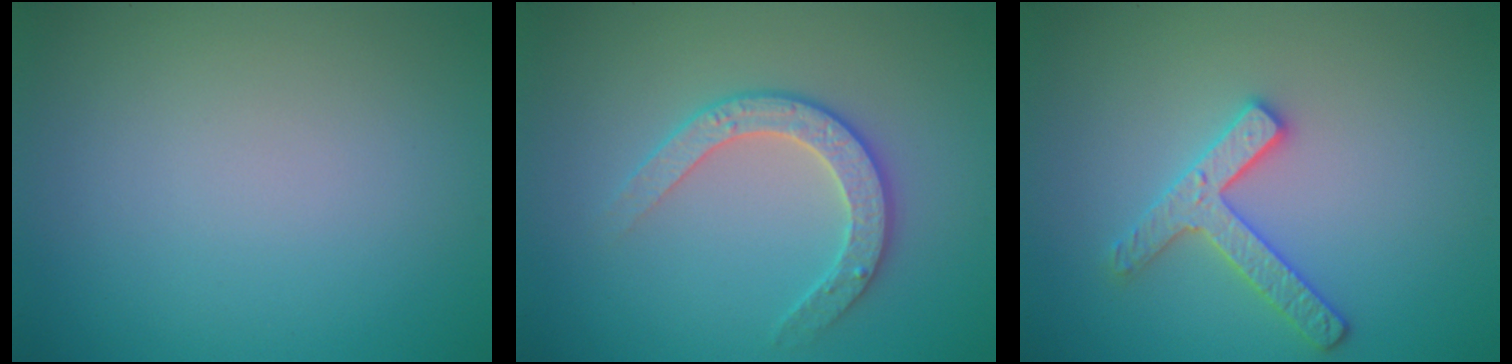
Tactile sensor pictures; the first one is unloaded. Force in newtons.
{"total": 2.9, "press": 2.8, "slide": 0.8}
{"total": 2.9, "press": 2.8, "slide": 0.6}